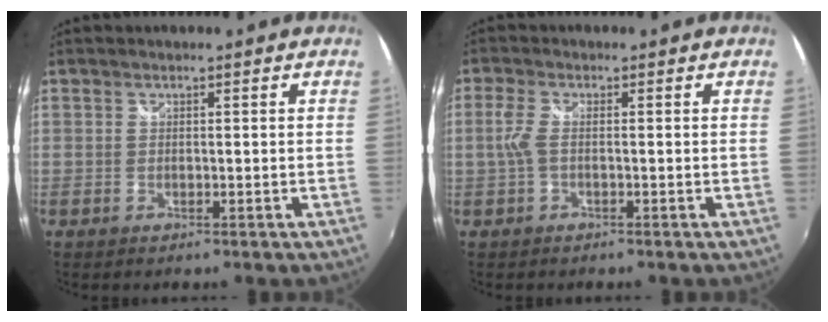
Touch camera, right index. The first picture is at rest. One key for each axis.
{"total": 2.5, "fx": -0.5, "fy": 0.6, "fz": 2.3, "tx": -0.056, "ty": 0.002, "tz": -0.011}